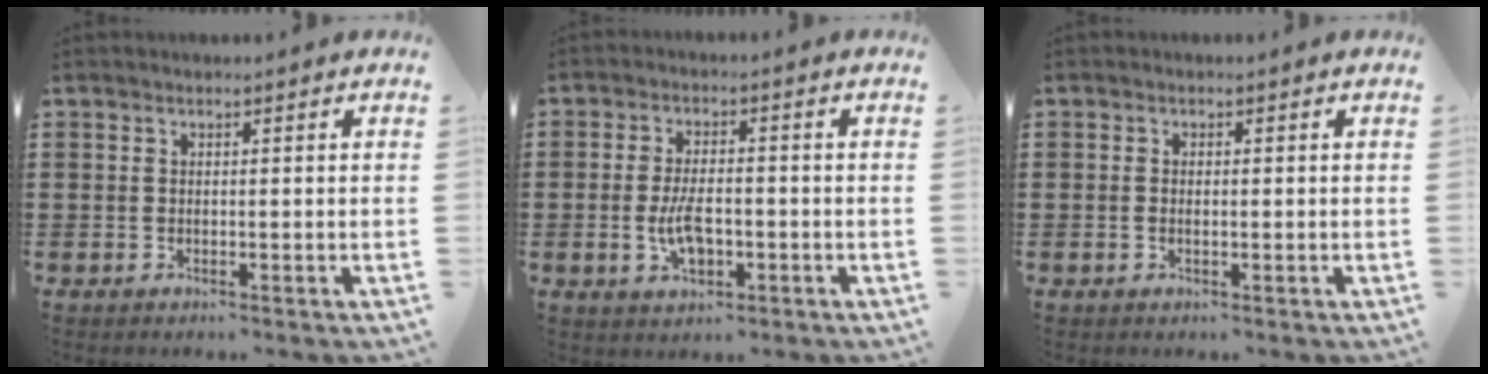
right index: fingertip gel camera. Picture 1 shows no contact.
{"total": 5.5, "force": [-1.1, 2.6, 4.7], "torque": [-0.100, 0.000, -0.022]}
{"total": 0.0}